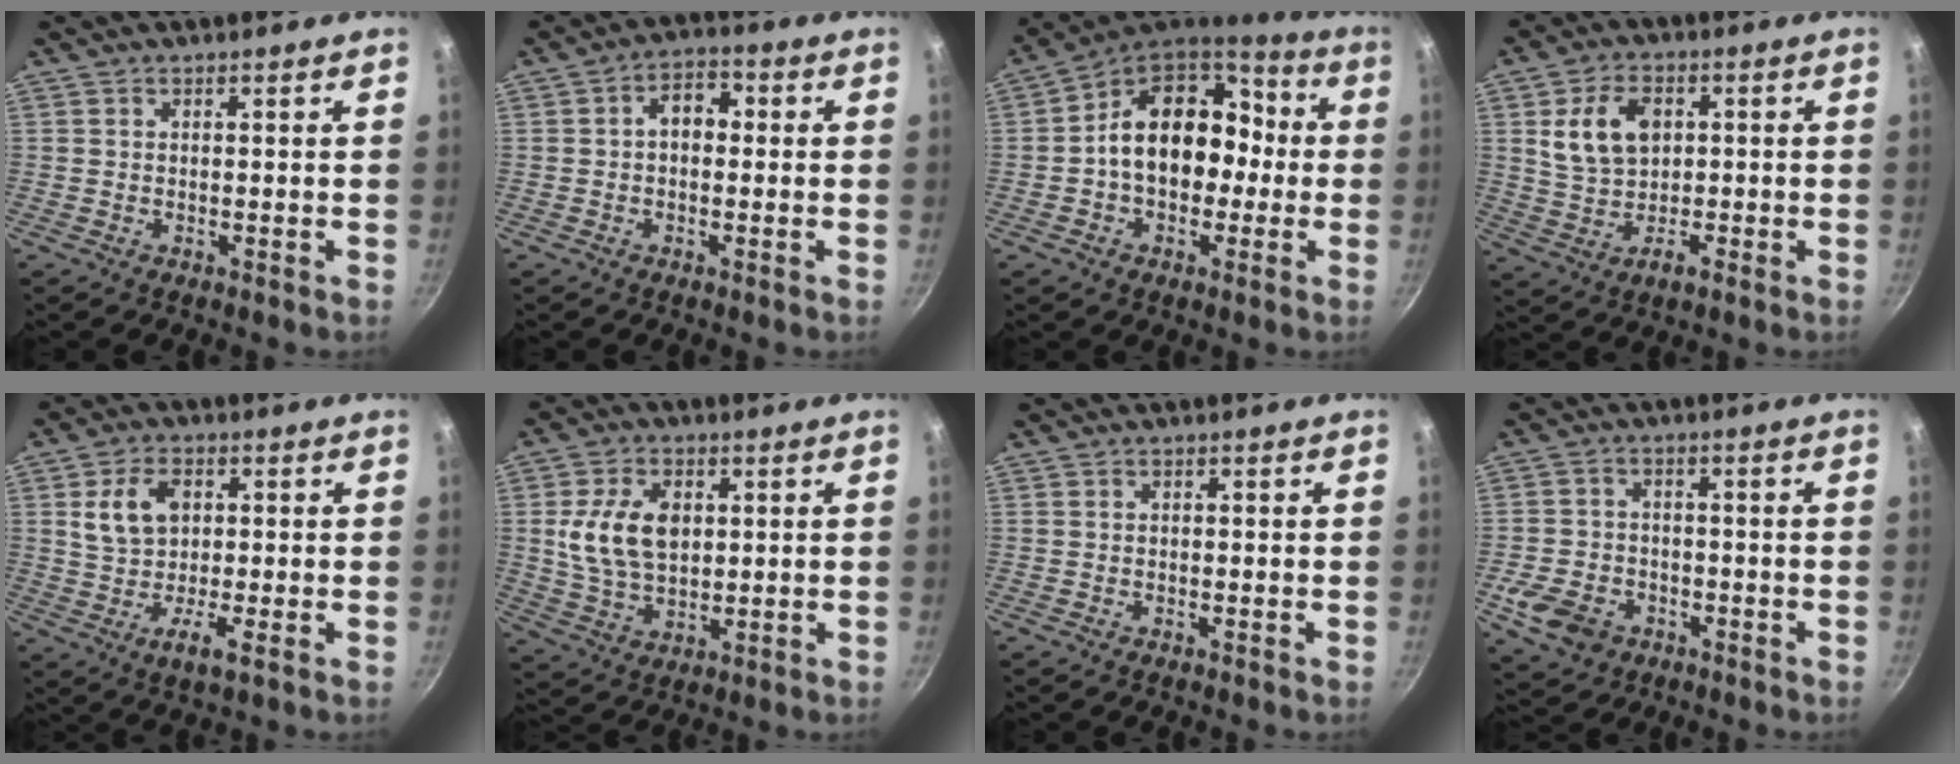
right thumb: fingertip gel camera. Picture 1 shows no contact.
{"total": 5.3, "force": [0.2, 3.5, 3.9], "torque": [-0.046, 0.021, -0.008]}
{"total": 17.3, "force": [-0.6, 12.0, 12.5], "torque": [-0.154, 0.048, -0.021]}
{"total": 9.5, "force": [1.6, 6.6, 6.6], "torque": [-0.104, 0.001, 0.033]}
{"total": 9.5, "force": [0.9, 5.2, 7.9], "torque": [-0.143, 0.000, 0.021]}
{"total": 11.7, "force": [1.9, 7.7, 8.6], "torque": [-0.145, -0.004, 0.044]}
{"total": 0.0}
{"total": 7.9, "force": [-3.5, 6.0, 3.7], "torque": [-0.064, 0.019, -0.055]}